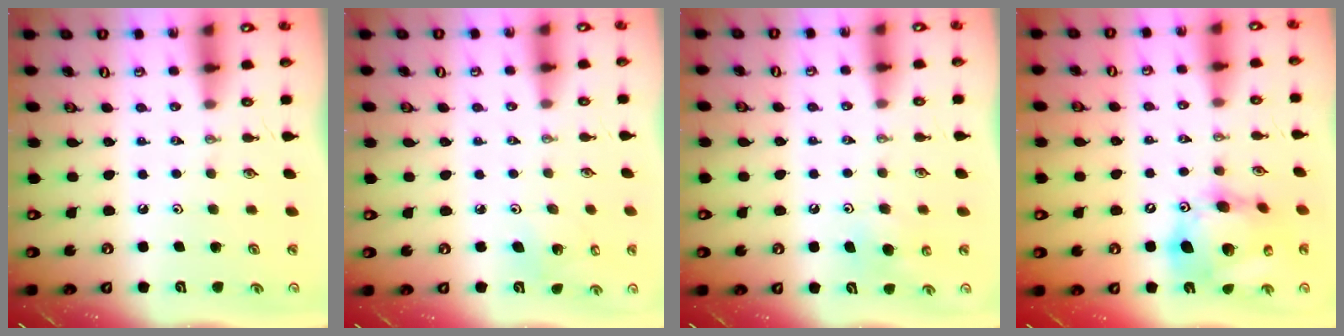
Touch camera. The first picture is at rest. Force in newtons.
{"total": 5.8, "press": 5.7, "slide": 1.2}
{"total": 5.8, "press": 5.7, "slide": 1.0}
{"total": 18.0, "press": 17.7, "slide": 3.1}